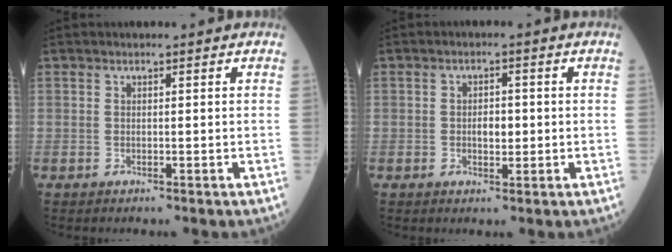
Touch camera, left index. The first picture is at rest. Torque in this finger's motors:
{"motor_torque": [0.39, -0.26, 0.04, 0.04]}